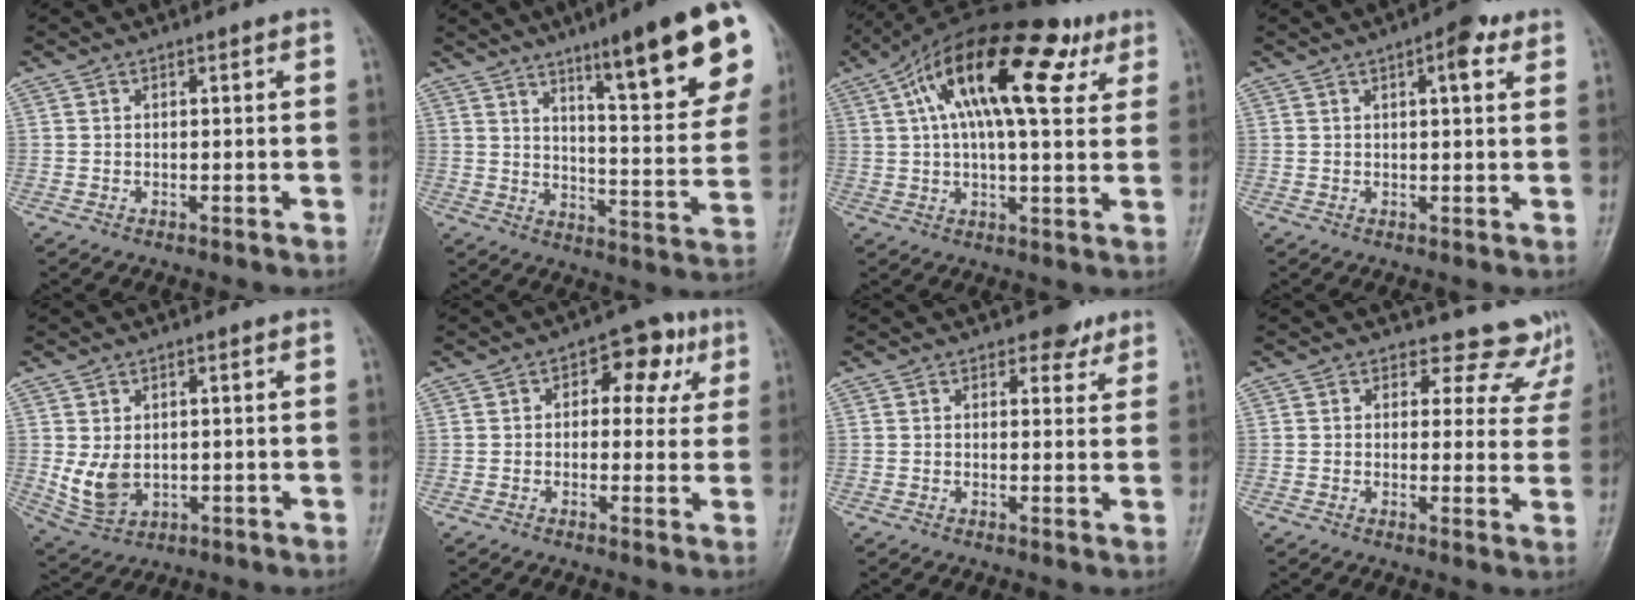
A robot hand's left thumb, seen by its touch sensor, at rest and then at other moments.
{"total": 21.5, "force": [11.8, 4.0, 17.6], "torque": [-0.209, -0.046, 0.172]}
{"total": 21.7, "force": [8.2, 9.0, 17.9], "torque": [-0.278, 0.026, 0.123]}
{"total": 5.4, "force": [2.7, 1.9, 4.4], "torque": [-0.045, -0.003, 0.029]}
{"total": 6.3, "force": [0.0, 4.6, 4.3], "torque": [-0.070, -0.009, 0.017]}
{"total": 8.4, "force": [2.5, 5.5, 5.8], "torque": [-0.022, 0.011, 0.024]}
{"total": 3.2, "force": [2.5, 1.9, 0.8], "torque": [0.018, -0.013, 0.032]}
{"total": 8.9, "force": [7.8, 4.3, -0.2], "torque": [0.054, -0.047, 0.065]}